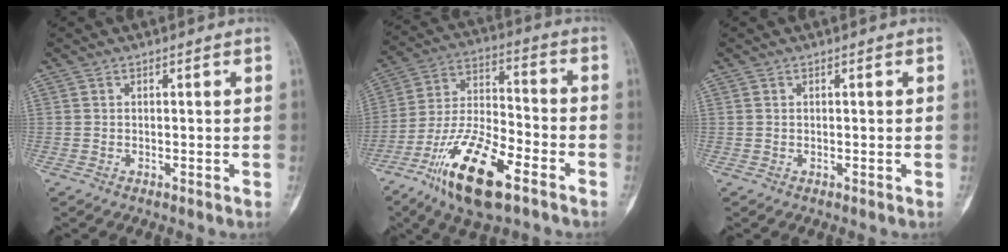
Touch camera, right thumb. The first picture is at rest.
{"total": 18.1, "force": [-10.3, 6.2, 13.5], "torque": [-0.250, 0.054, -0.188]}
{"total": 0.0}